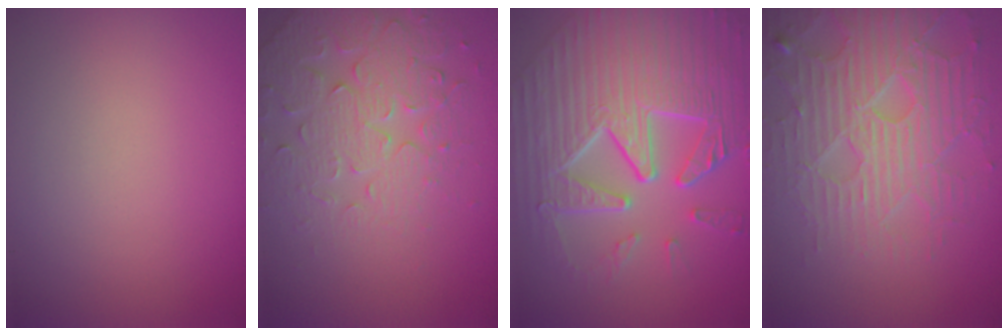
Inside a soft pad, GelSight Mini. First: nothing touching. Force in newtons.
{"total": 4.2, "press": 4.0, "slide": 1.3}
{"total": 10.0, "press": 6.8, "slide": 7.3}
{"total": 6.1, "press": 5.2, "slide": 3.1}